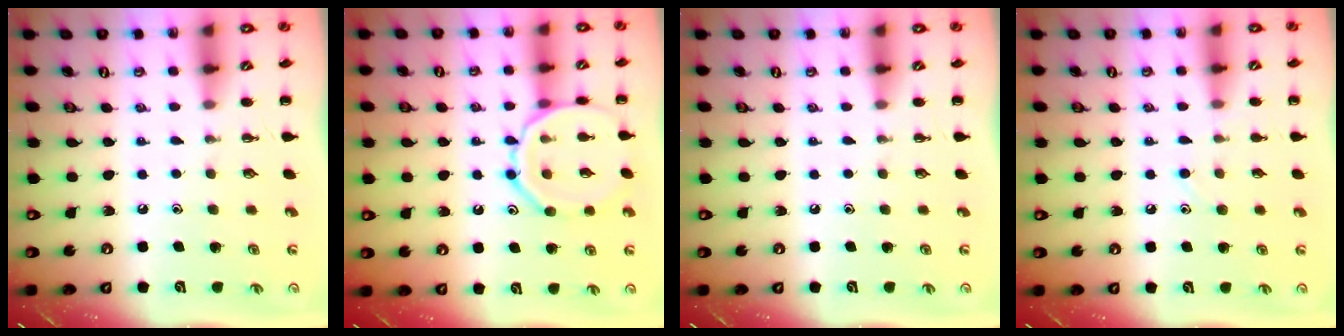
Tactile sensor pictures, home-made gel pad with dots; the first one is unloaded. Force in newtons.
{"total": 13.8, "press": 13.8, "slide": 0.6}
{"total": 0.0}
{"total": 6.2, "press": 5.8, "slide": 2.2}